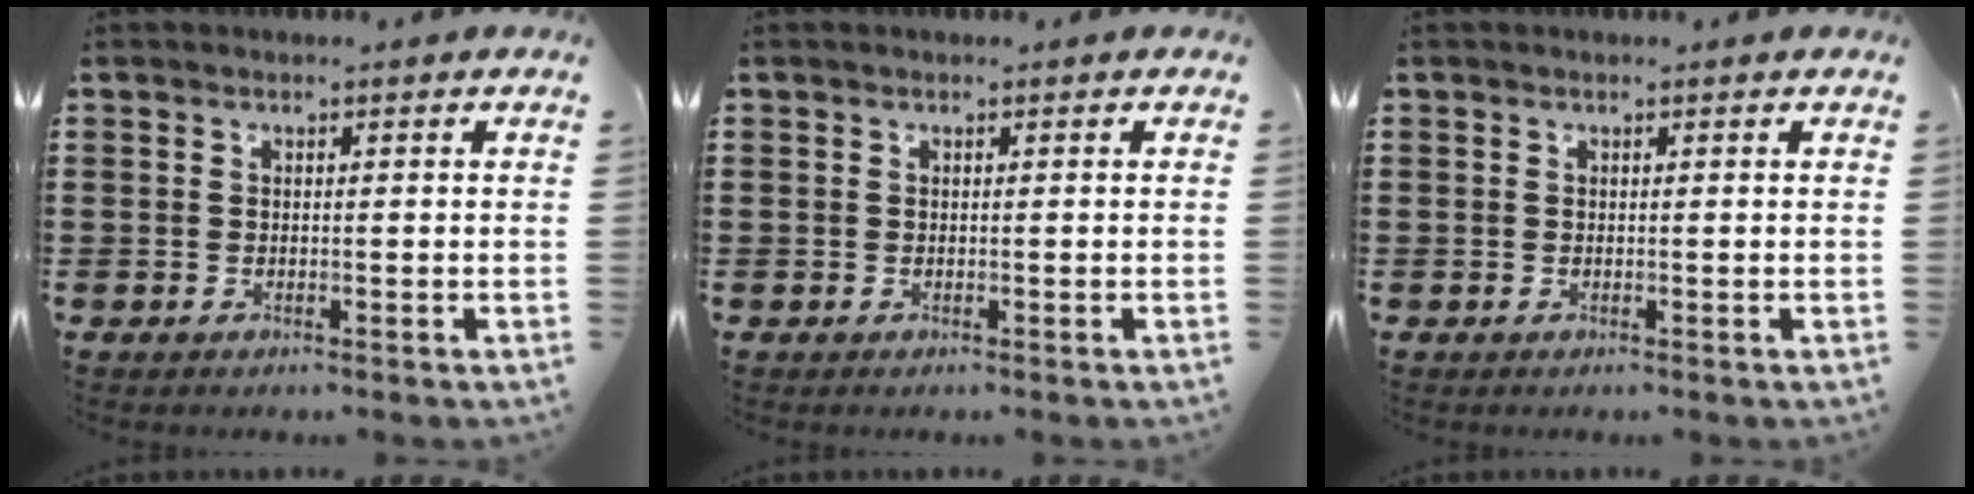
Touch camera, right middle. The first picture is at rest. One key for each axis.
{"total": 0.0}
{"total": 0.0}